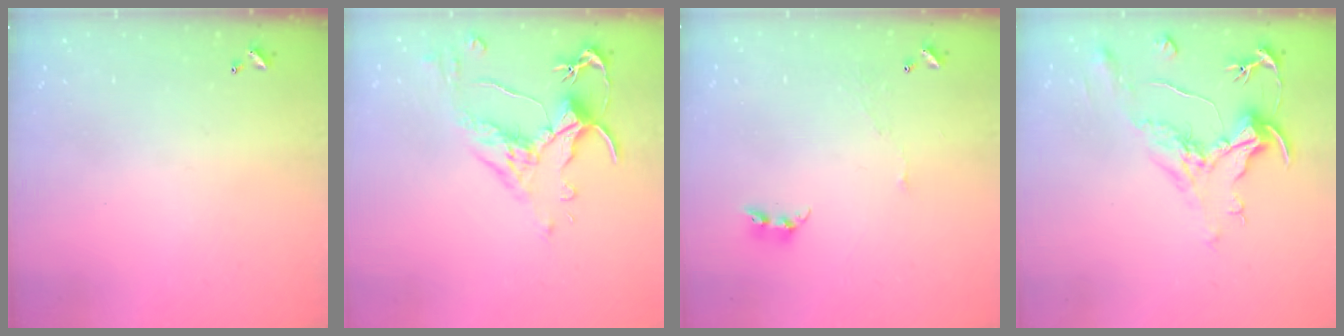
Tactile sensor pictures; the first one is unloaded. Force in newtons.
{"total": 2.5, "press": 2.1, "slide": 1.4}
{"total": 4.6, "press": 4.6, "slide": 0.5}
{"total": 2.2, "press": 1.7, "slide": 1.4}